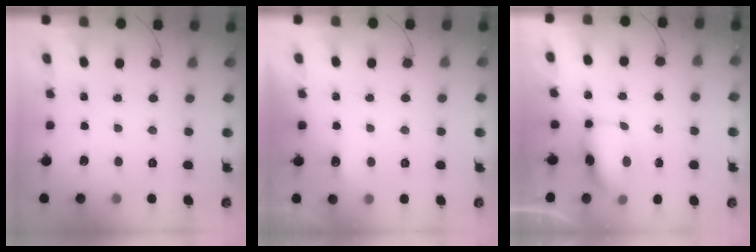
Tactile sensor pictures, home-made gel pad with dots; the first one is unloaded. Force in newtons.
{"total": 3.7, "press": 3.6, "slide": 1.1}
{"total": 7.0, "press": 6.9, "slide": 1.1}